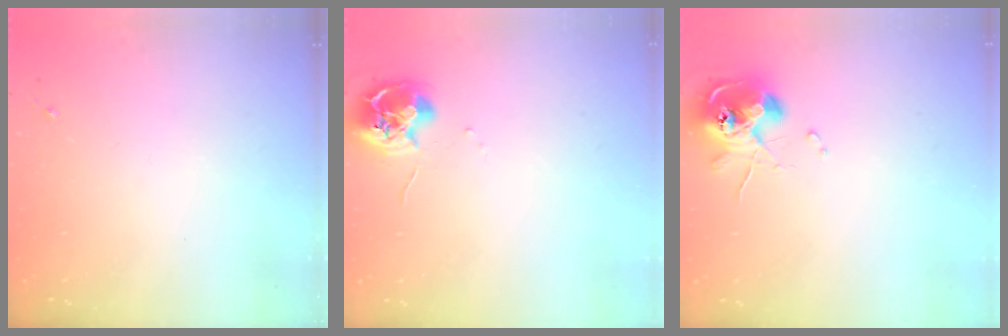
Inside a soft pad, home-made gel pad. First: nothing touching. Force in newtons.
{"total": 9.6, "press": 9.5, "slide": 0.6}
{"total": 10.0, "press": 9.9, "slide": 1.1}